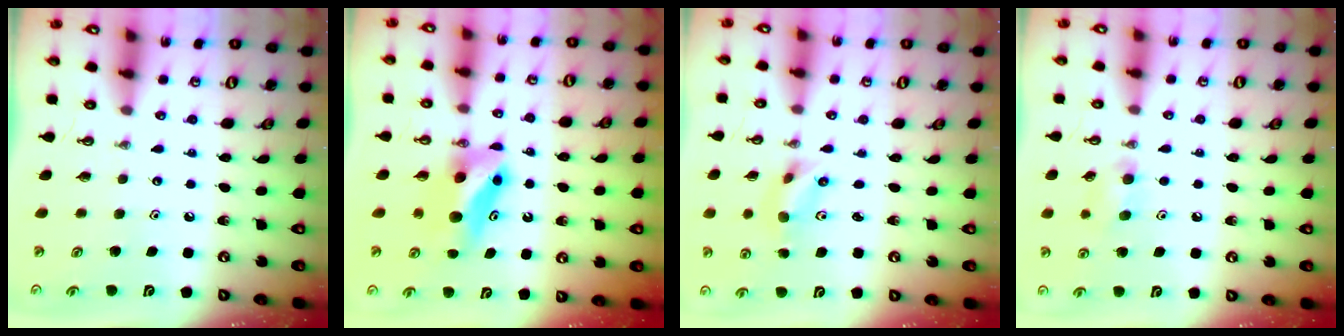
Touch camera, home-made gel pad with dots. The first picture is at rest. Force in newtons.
{"total": 7.1, "press": 7.0, "slide": 1.5}
{"total": 6.9, "press": 2.5, "slide": 6.5}
{"total": 7.5, "press": 7.4, "slide": 1.2}